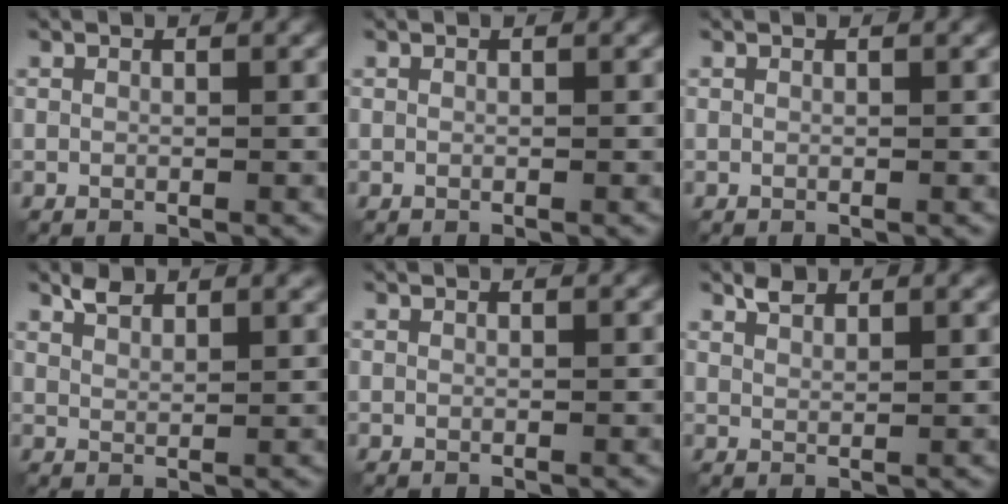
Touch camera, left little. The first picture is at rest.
{"total": 0.0}
{"total": 0.0}
{"total": 2.7, "force": [2.3, 0.7, 1.3], "torque": [-0.020, 0.004, 0.043]}
{"total": 1.0, "force": [0.9, 0.2, 0.3], "torque": [-0.006, -0.002, 0.007]}
{"total": 2.1, "force": [1.8, 0.6, 0.9], "torque": [-0.015, 0.003, 0.035]}